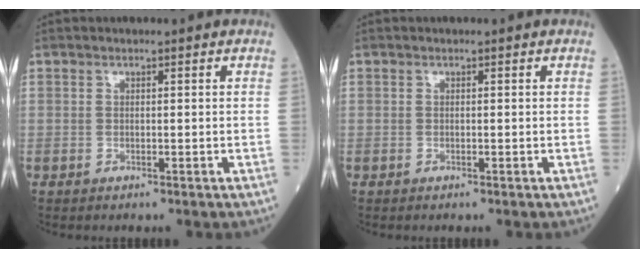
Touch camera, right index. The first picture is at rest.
{"total": 0.0}